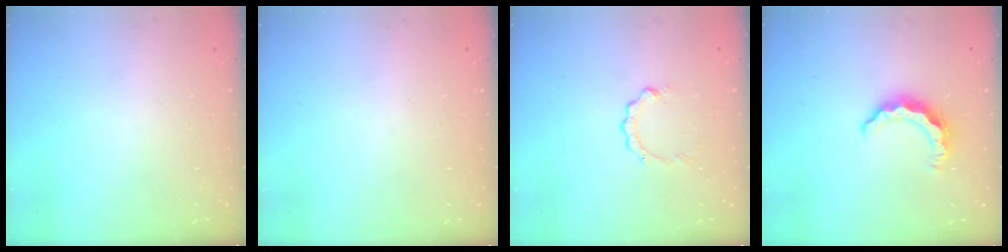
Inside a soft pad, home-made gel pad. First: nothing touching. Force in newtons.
{"total": 1.7, "press": 1.7, "slide": 0.1}
{"total": 3.3, "press": 3.3, "slide": 0.4}
{"total": 8.3, "press": 8.3, "slide": 0.3}